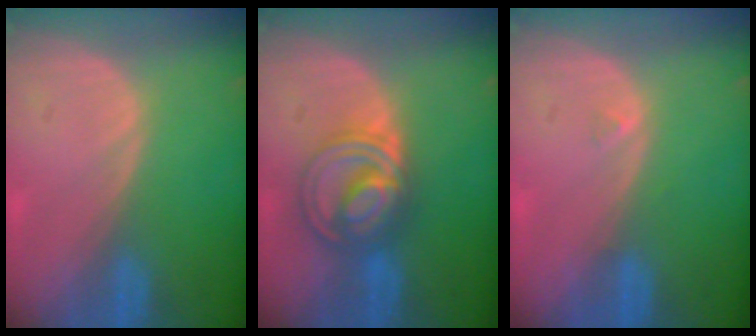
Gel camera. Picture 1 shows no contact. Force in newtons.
{"total": 7.4, "press": 7.3, "slide": 0.4}
{"total": 0.5, "press": 0.5, "slide": 0.2}